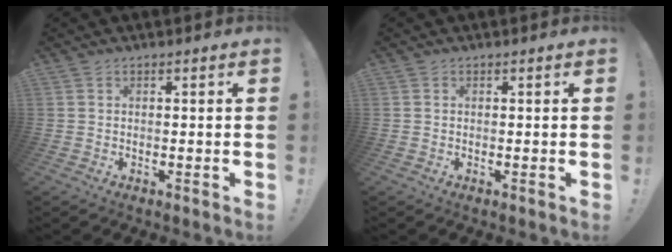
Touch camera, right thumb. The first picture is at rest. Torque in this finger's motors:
{"motor_torque": [-0.09, -0.18, -0.14, 0.14, 0.02]}